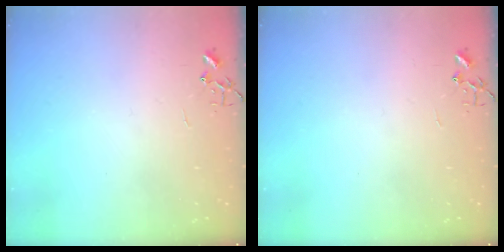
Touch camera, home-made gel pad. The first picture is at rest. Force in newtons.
{"total": 0.0}